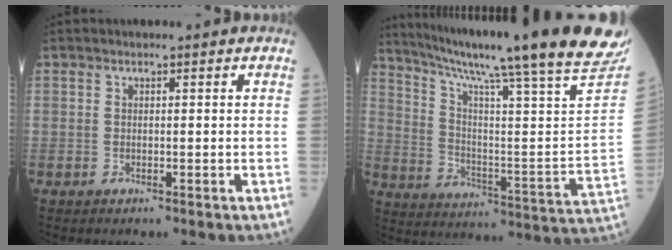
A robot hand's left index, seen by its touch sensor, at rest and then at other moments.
{"total": 30.5, "force": [24.7, -0.8, 17.8], "torque": [-0.271, -0.090, 0.334]}